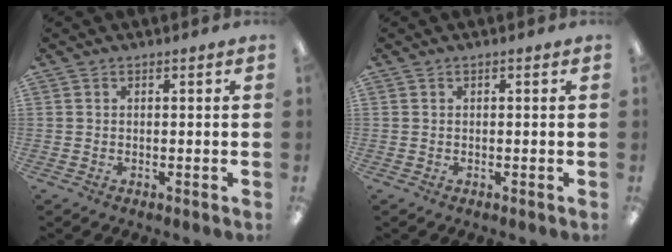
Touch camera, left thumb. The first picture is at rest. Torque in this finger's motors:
{"motor_torque": [0.00, 0.00, -0.16, 0.17, 0.00]}